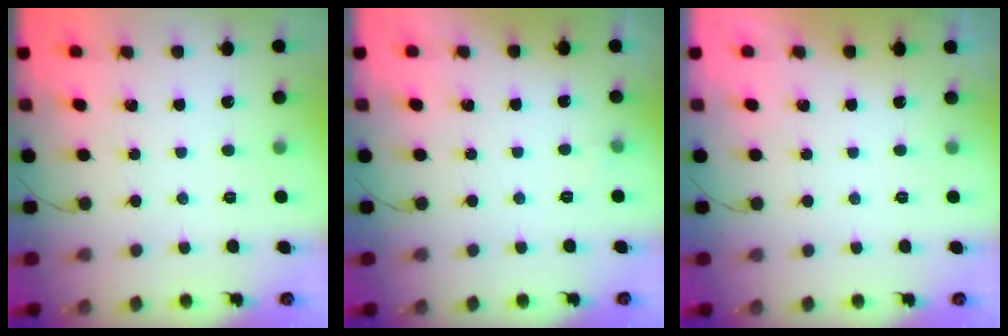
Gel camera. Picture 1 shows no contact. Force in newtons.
{"total": 2.3, "press": 2.1, "slide": 0.9}
{"total": 0.0}